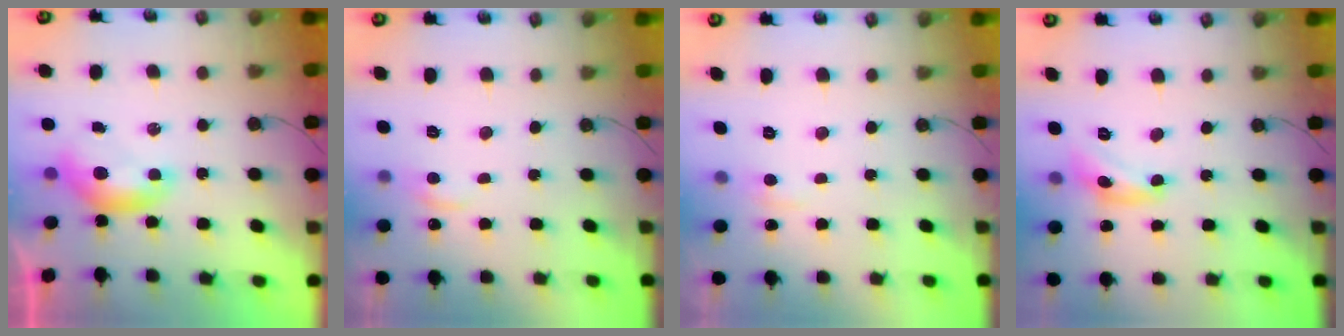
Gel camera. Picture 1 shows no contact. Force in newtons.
{"total": 1.1, "press": 0.7, "slide": 0.8}
{"total": 1.4, "press": 1.3, "slide": 0.6}
{"total": 8.8, "press": 8.8, "slide": 0.4}